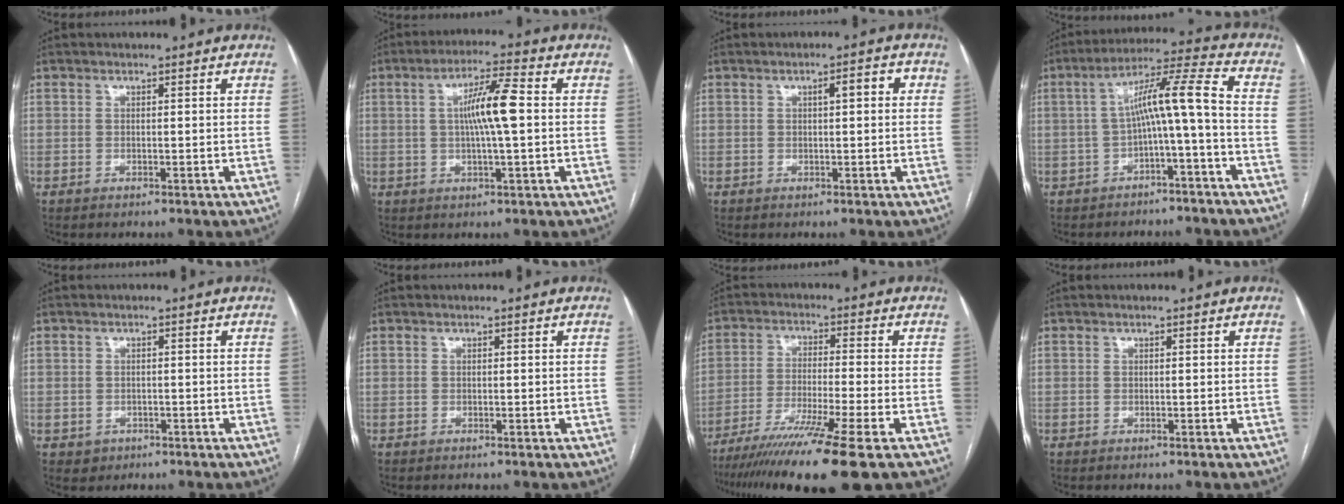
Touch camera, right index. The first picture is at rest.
{"total": 8.0, "force": [0.7, 0.5, 8.0], "torque": [-0.145, 0.008, 0.008]}
{"total": 3.1, "force": [0.8, 0.7, 2.9], "torque": [-0.044, 0.014, 0.010]}
{"total": 9.3, "force": [-1.7, -0.3, 9.2], "torque": [-0.148, 0.037, -0.027]}
{"total": 2.3, "force": [-0.8, 2.2, 0.2], "torque": [0.001, 0.008, -0.004]}
{"total": 0.0}
{"total": 15.0, "force": [-10.7, -1.7, 10.4], "torque": [-0.177, -0.047, -0.176]}
{"total": 0.0}